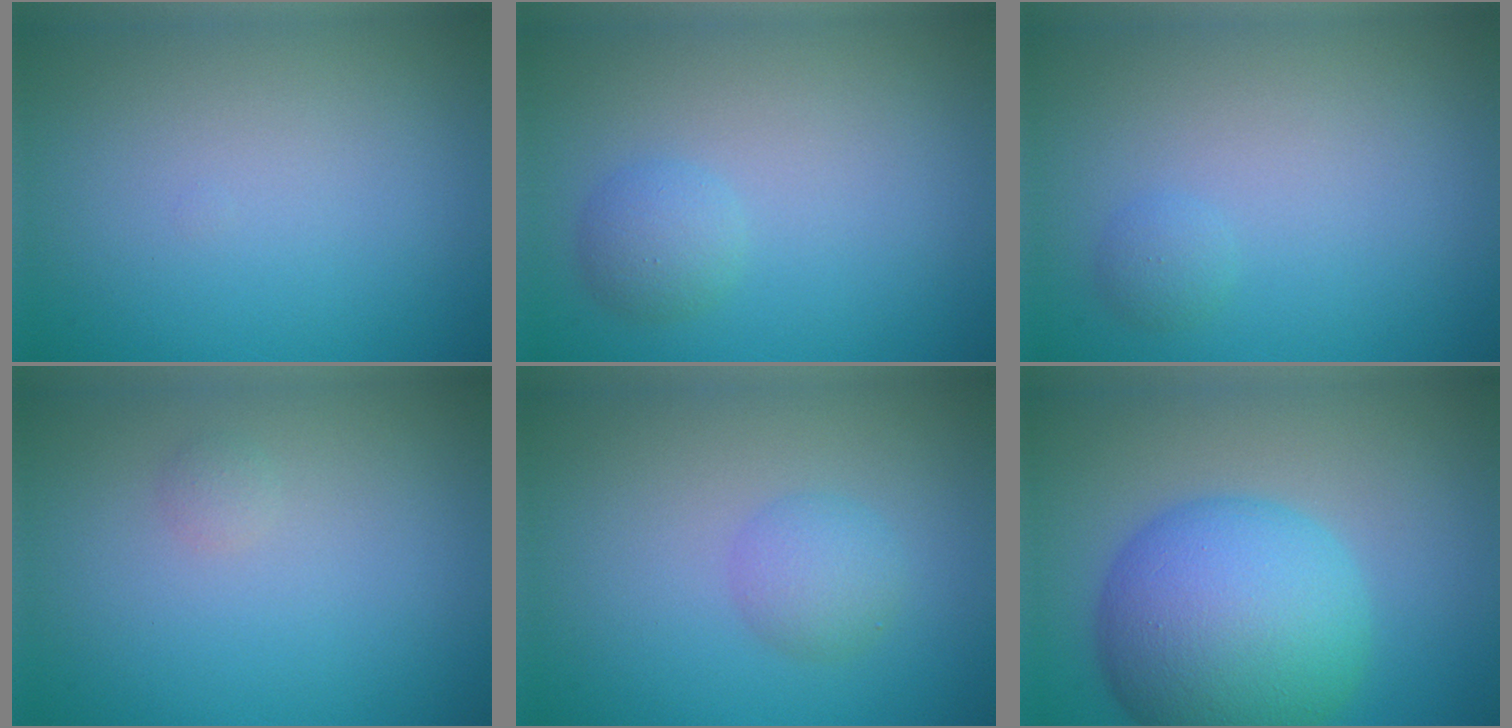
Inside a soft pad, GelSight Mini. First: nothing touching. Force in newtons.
{"total": 1.7, "press": 1.7, "slide": 0.1}
{"total": 0.9, "press": 0.9, "slide": 0.0}
{"total": 0.6, "press": 0.6, "slide": 0.0}
{"total": 2.1, "press": 2.1, "slide": 0.0}
{"total": 10.9, "press": 10.9, "slide": 0.1}